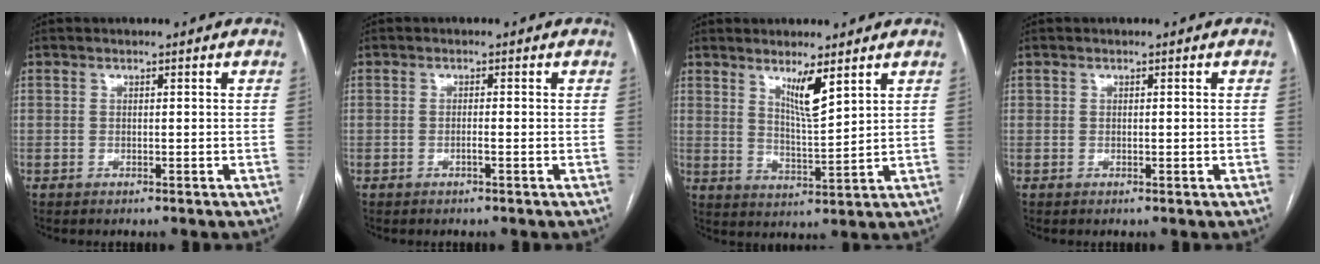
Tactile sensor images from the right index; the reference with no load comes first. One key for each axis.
{"total": 0.9, "fx": -0.4, "fy": -0.1, "fz": 0.8, "tx": -0.015, "ty": 0.001, "tz": -0.007}
{"total": 5.7, "fx": 3.4, "fy": 0.2, "fz": 4.5, "tx": -0.080, "ty": -0.016, "tz": 0.064}
{"total": 0.6, "fx": -0.1, "fy": 0.2, "fz": 0.6, "tx": -0.013, "ty": 0.006, "tz": 0.004}